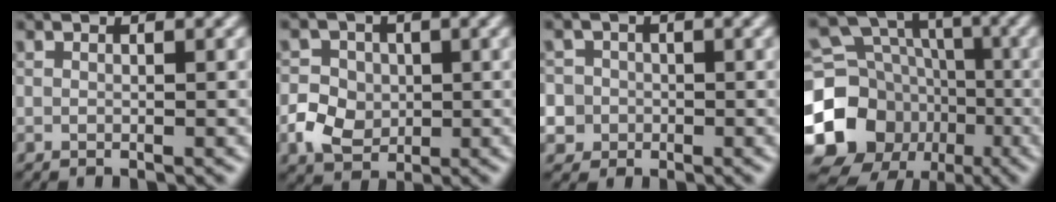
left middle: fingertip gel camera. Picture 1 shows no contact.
{"total": 4.0, "force": [-0.8, 3.4, 1.9], "torque": [-0.028, 0.001, -0.021]}
{"total": 5.3, "force": [-0.9, 5.1, 1.1], "torque": [-0.017, 0.016, -0.035]}
{"total": 15.0, "force": [-4.6, 13.0, 6.0], "torque": [-0.131, -0.012, -0.097]}